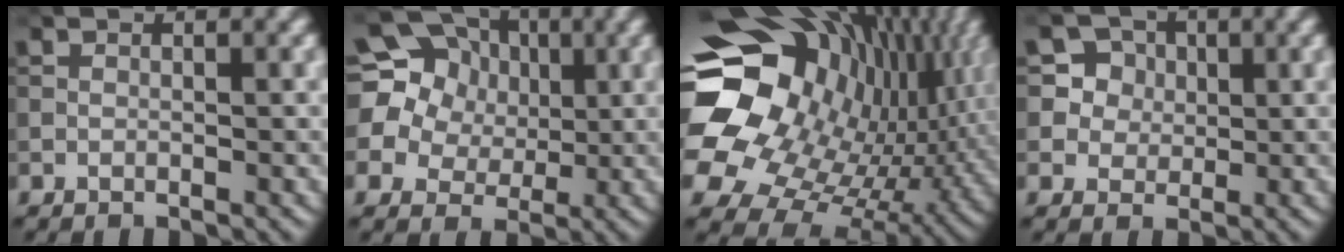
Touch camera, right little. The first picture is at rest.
{"total": 14.6, "force": [4.4, 12.8, 5.6], "torque": [-0.158, 0.060, 0.065]}
{"total": 20.0, "force": [2.3, 16.1, 11.7], "torque": [-0.243, -0.016, 0.061]}
{"total": 4.7, "force": [1.8, 4.1, 1.3], "torque": [-0.028, 0.003, 0.040]}